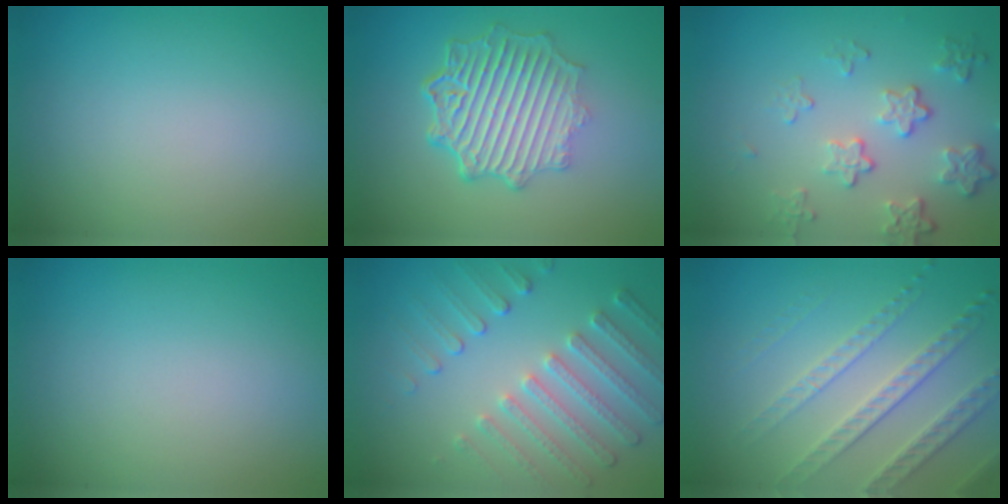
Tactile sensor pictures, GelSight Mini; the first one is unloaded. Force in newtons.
{"total": 7.0, "press": 5.2, "slide": 4.6}
{"total": 4.2, "press": 3.1, "slide": 2.8}
{"total": 0.0}
{"total": 5.1, "press": 3.8, "slide": 3.3}
{"total": 4.0, "press": 3.7, "slide": 1.6}